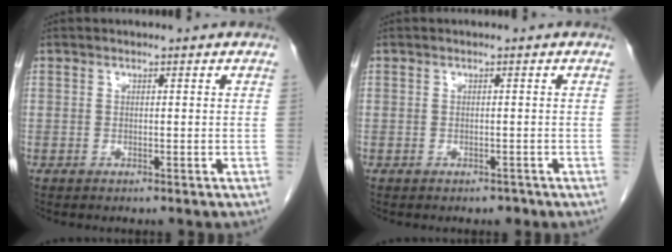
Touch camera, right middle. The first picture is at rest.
{"total": 0.9, "force": [-0.7, 0.6, 0.2], "torque": [0.000, 0.002, -0.009]}